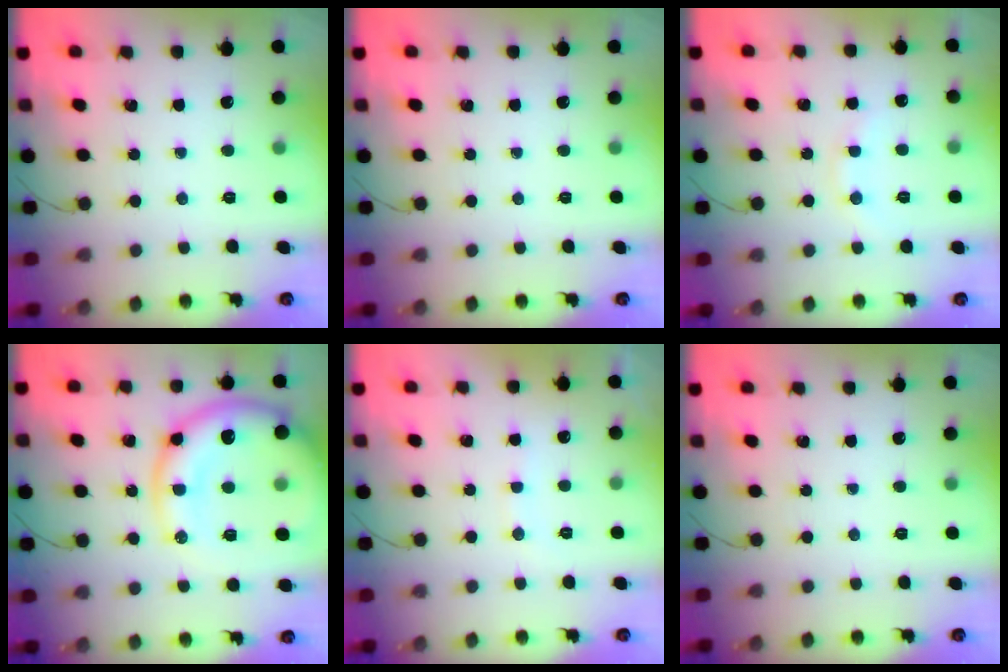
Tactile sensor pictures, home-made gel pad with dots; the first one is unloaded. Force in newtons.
{"total": 0.0}
{"total": 8.4, "press": 8.3, "slide": 1.3}
{"total": 19.2, "press": 18.9, "slide": 3.5}
{"total": 6.0, "press": 5.9, "slide": 0.9}
{"total": 0.0}